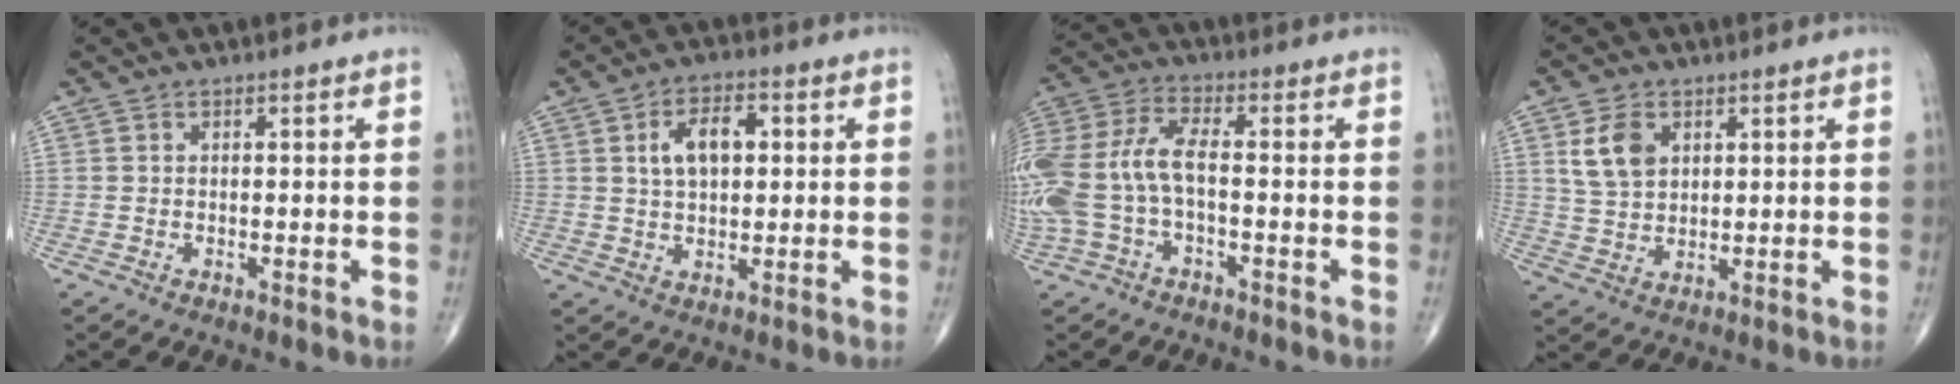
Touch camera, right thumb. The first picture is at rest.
{"total": 7.8, "force": [1.8, 4.4, 6.2], "torque": [-0.096, 0.008, 0.029]}
{"total": 14.2, "force": [-2.4, 6.9, 12.2], "torque": [-0.291, 0.032, -0.044]}
{"total": 7.0, "force": [2.6, 4.8, 4.4], "torque": [-0.068, -0.009, 0.055]}